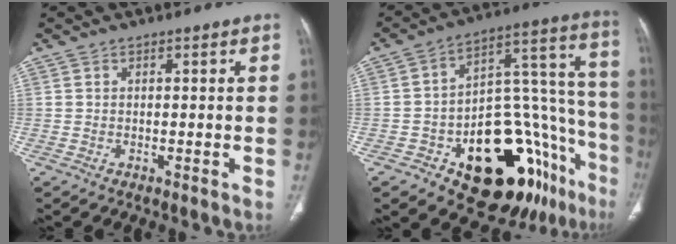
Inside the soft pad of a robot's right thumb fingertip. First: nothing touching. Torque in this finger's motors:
{"motor_torque": [4.41, 0.60, 1.17, -1.60, 0.09]}